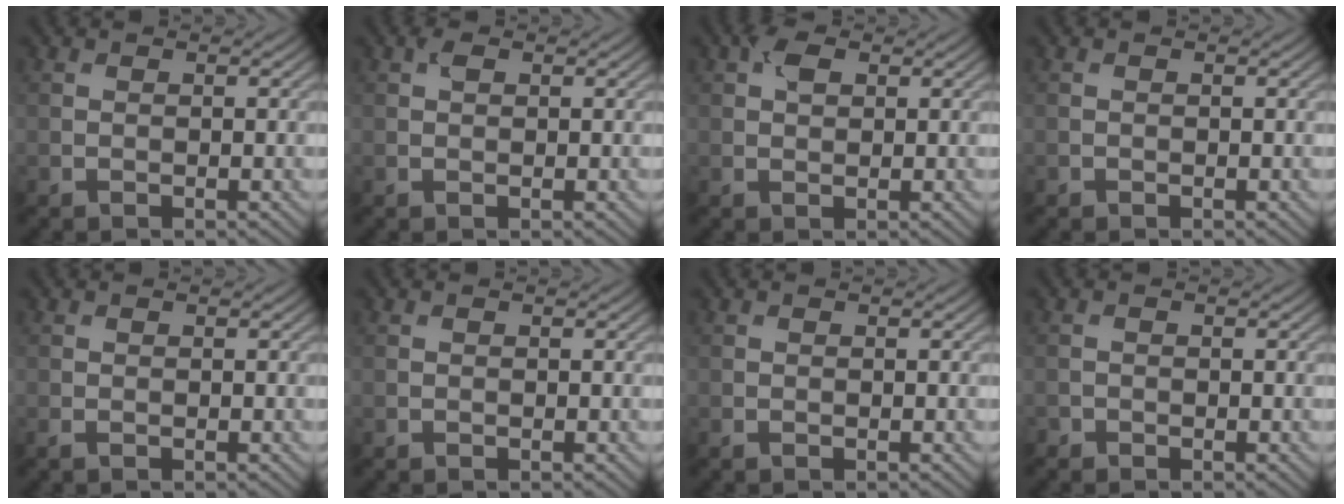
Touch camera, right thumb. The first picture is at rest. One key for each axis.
{"total": 1.0, "fx": 0.5, "fy": 0.6, "fz": 0.7, "tx": -0.015, "ty": 0.002, "tz": 0.008}
{"total": 2.3, "fx": 1.0, "fy": 1.4, "fz": 1.6, "tx": -0.032, "ty": 0.006, "tz": 0.014}
{"total": 0.0}
{"total": 0.5, "fx": -0.3, "fy": 0.2, "fz": 0.4, "tx": -0.014, "ty": -0.003, "tz": -0.006}
{"total": 0.0}
{"total": 0.0}
{"total": 0.6, "fx": -0.5, "fy": 0.2, "fz": -0.1, "tx": 0.001, "ty": -0.003, "tz": -0.011}